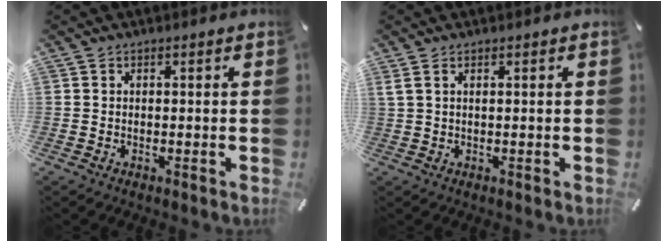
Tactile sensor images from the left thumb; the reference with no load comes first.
{"total": 1.3, "force": [0.5, 0.3, 1.2], "torque": [-0.023, 0.001, 0.008]}